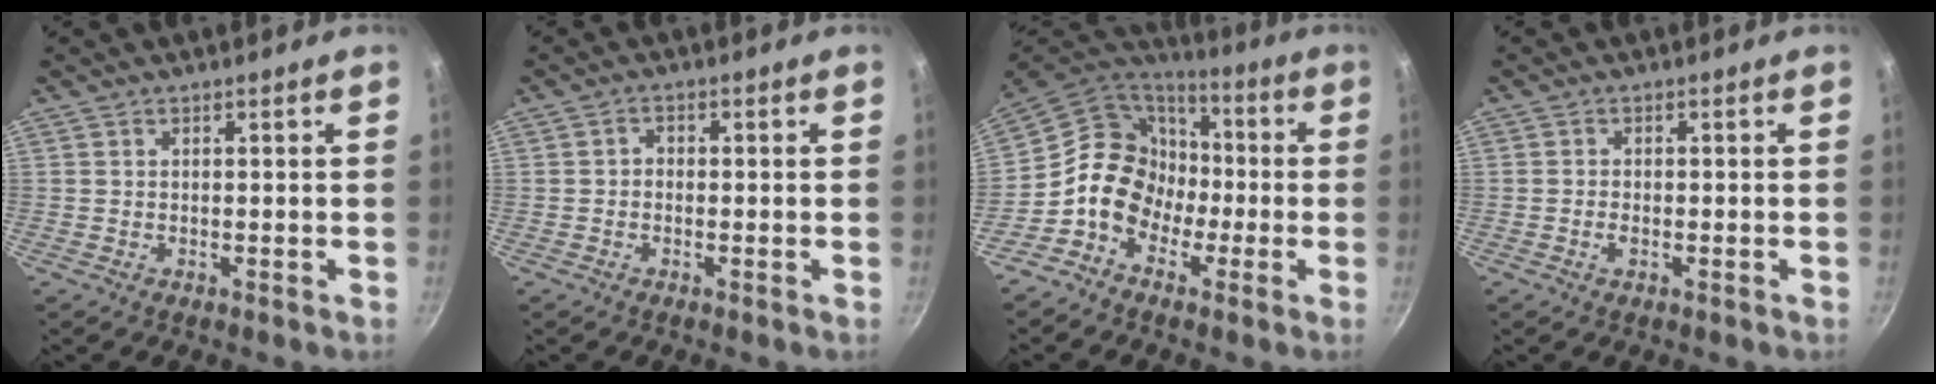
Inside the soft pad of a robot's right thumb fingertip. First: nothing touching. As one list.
[{"total": 1.5, "force": [-0.3, 1.3, 0.8], "torque": [-0.012, 0.009, -0.008]}, {"total": 15.3, "force": [-3.1, 13.1, 7.3], "torque": [-0.084, 0.061, -0.067]}, {"total": 1.3, "force": [-0.5, 0.9, 0.9], "torque": [-0.024, 0.004, -0.013]}]